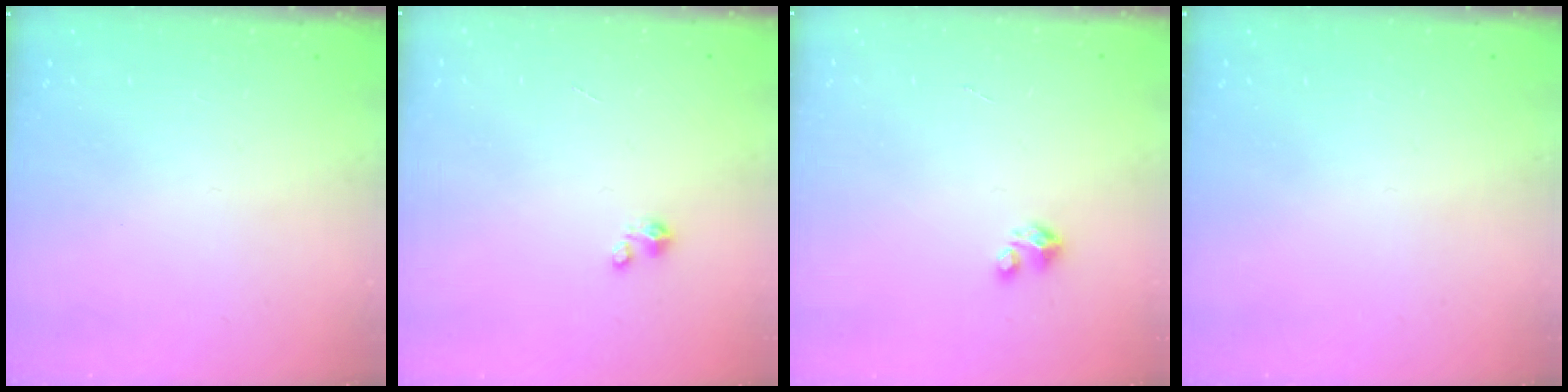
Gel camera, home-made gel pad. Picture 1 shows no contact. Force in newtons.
{"total": 0.8, "press": 0.7, "slide": 0.3}
{"total": 1.8, "press": 1.8, "slide": 0.1}
{"total": 0.0}